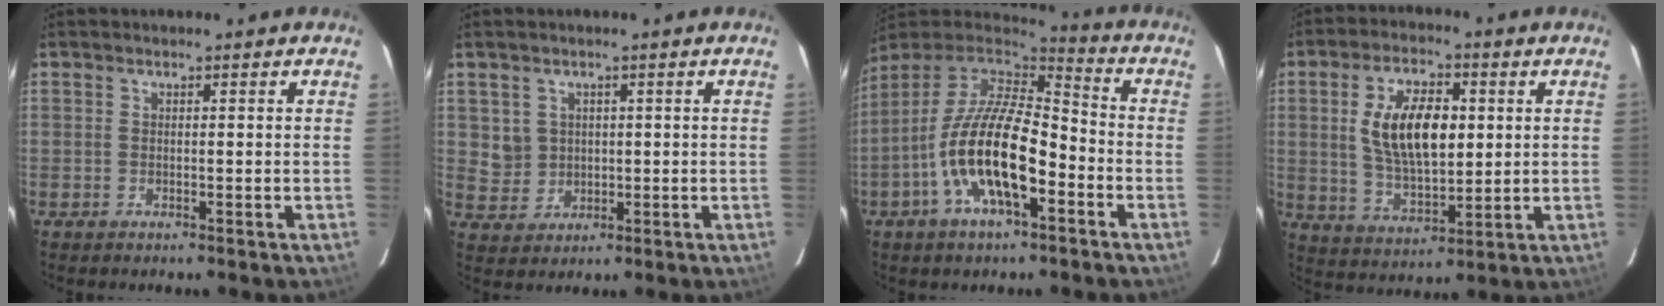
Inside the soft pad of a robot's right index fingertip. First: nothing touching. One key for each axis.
{"total": 4.6, "fx": 1.1, "fy": 4.4, "fz": 0.9, "tx": -0.018, "ty": 0.010, "tz": 0.031}
{"total": 18.0, "fx": -6.6, "fy": 6.8, "fz": 15.3, "tx": -0.300, "ty": -0.012, "tz": -0.128}
{"total": 13.4, "fx": 2.2, "fy": 6.6, "fz": 11.5, "tx": -0.211, "ty": 0.006, "tz": 0.050}